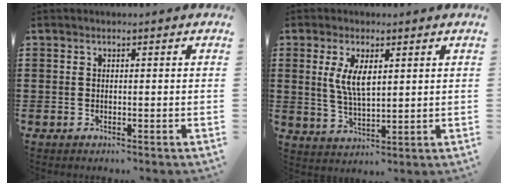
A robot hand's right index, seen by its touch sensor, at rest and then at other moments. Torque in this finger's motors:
{"motor_torque": [0.53, 0.50, 0.69, 0.21]}